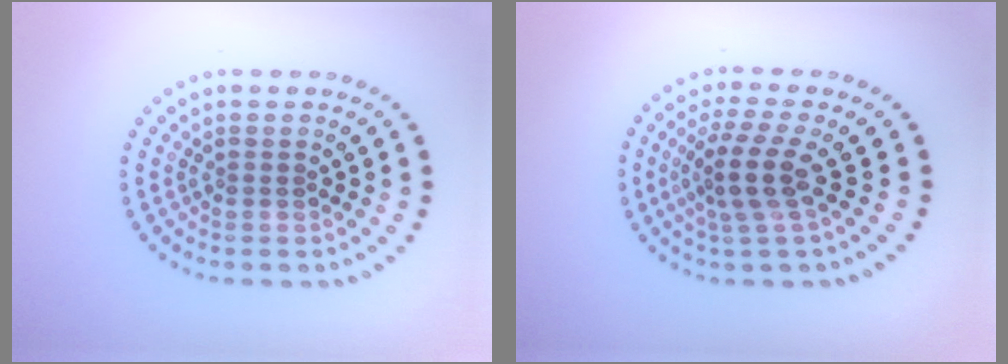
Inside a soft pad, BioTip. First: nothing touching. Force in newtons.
{"total": 3.7, "press": 2.7, "slide": 2.5}